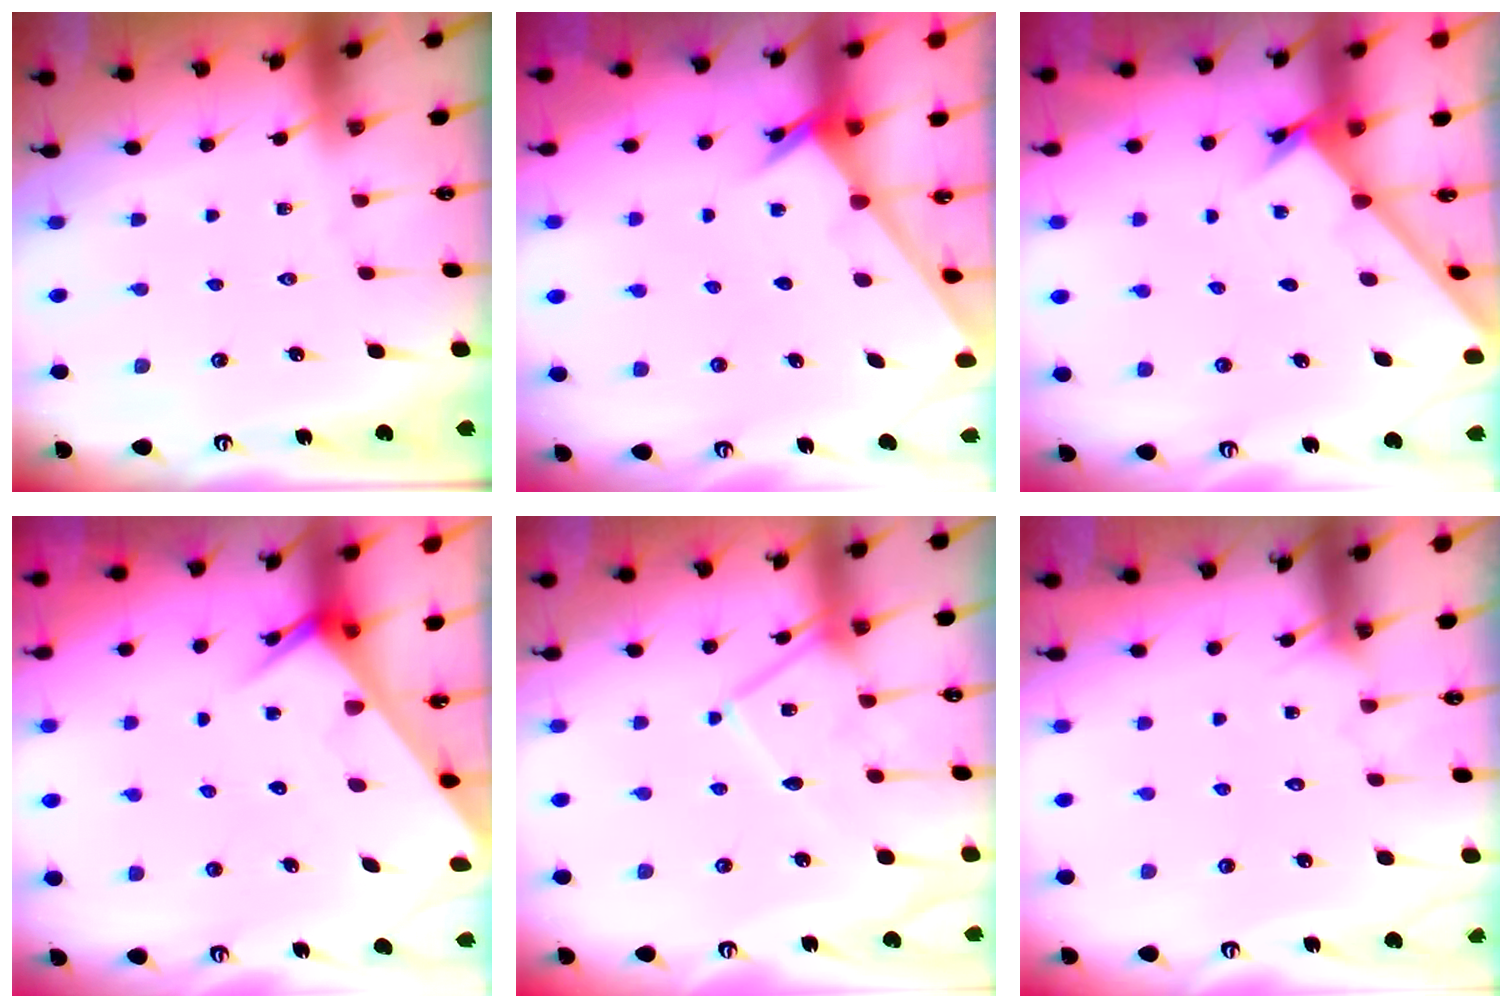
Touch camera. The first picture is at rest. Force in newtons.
{"total": 2.6, "press": 2.6, "slide": 0.2}
{"total": 1.6, "press": 1.6, "slide": 0.1}
{"total": 4.4, "press": 4.4, "slide": 0.3}
{"total": 11.5, "press": 11.5, "slide": 0.4}
{"total": 5.1, "press": 5.0, "slide": 0.3}